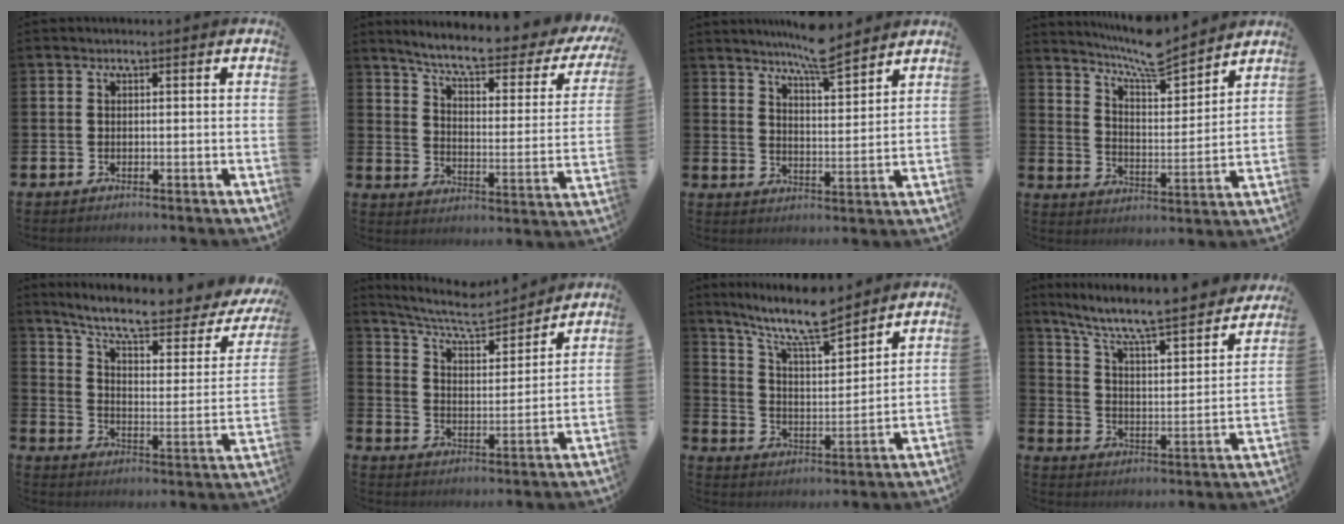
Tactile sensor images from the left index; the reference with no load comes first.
{"total": 7.1, "force": [5.9, 1.2, 3.7], "torque": [-0.089, -0.045, 0.092]}
{"total": 7.1, "force": [6.8, 0.3, 2.0], "torque": [-0.047, -0.040, 0.121]}
{"total": 8.3, "force": [7.9, 0.8, 2.4], "torque": [-0.073, -0.054, 0.142]}
{"total": 9.2, "force": [7.4, 2.0, 5.1], "torque": [-0.113, -0.051, 0.119]}
{"total": 7.9, "force": [7.2, 1.8, 2.6], "torque": [-0.080, -0.048, 0.125]}
{"total": 9.9, "force": [8.8, 1.5, 4.3], "torque": [-0.110, -0.052, 0.157]}
{"total": 8.2, "force": [7.1, 1.2, 3.9], "torque": [-0.100, -0.060, 0.113]}